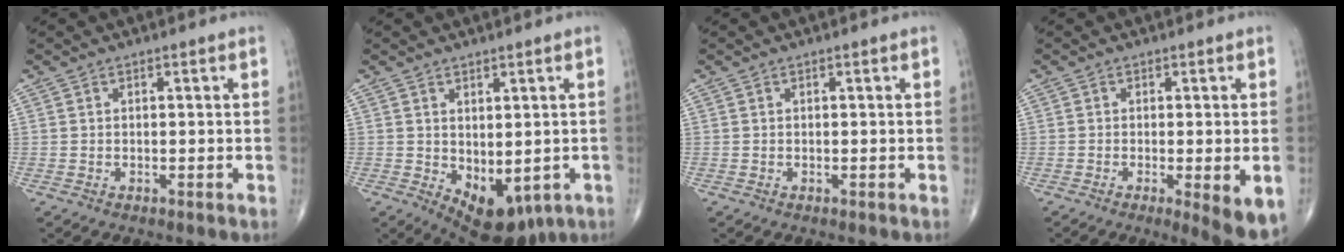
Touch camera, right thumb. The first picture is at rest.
{"total": 10.0, "force": [-2.5, 5.7, 7.9], "torque": [-0.086, -0.003, -0.010]}
{"total": 0.0}
{"total": 7.4, "force": [-2.6, 1.6, 6.7], "torque": [-0.091, -0.017, -0.038]}